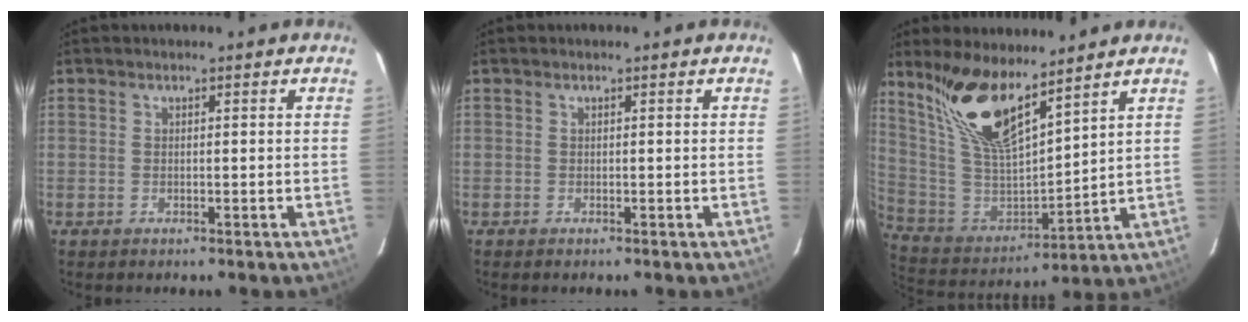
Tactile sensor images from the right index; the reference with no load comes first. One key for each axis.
{"total": 0.0}
{"total": 15.8, "fx": 11.4, "fy": 4.6, "fz": 10.0, "tx": -0.197, "ty": -0.001, "tz": 0.236}